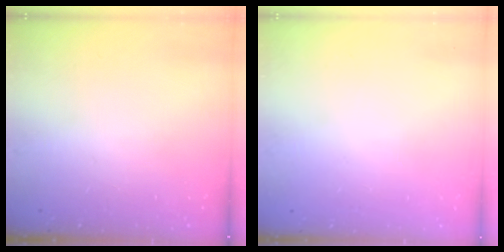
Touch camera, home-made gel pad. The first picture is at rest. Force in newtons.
{"total": 0.0}